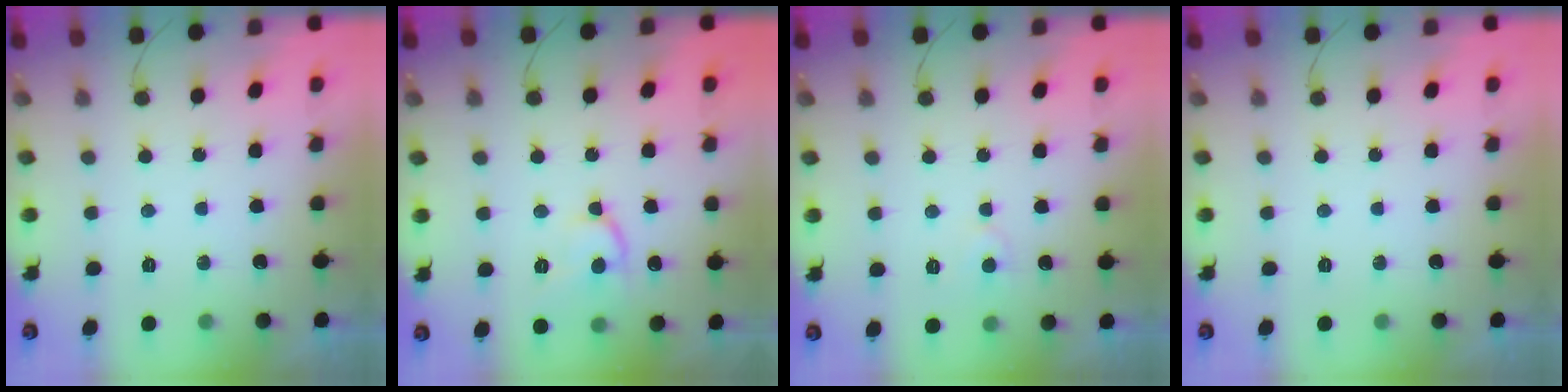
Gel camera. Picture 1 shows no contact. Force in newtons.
{"total": 10.6, "press": 10.6, "slide": 0.8}
{"total": 4.3, "press": 4.2, "slide": 0.4}
{"total": 0.0}